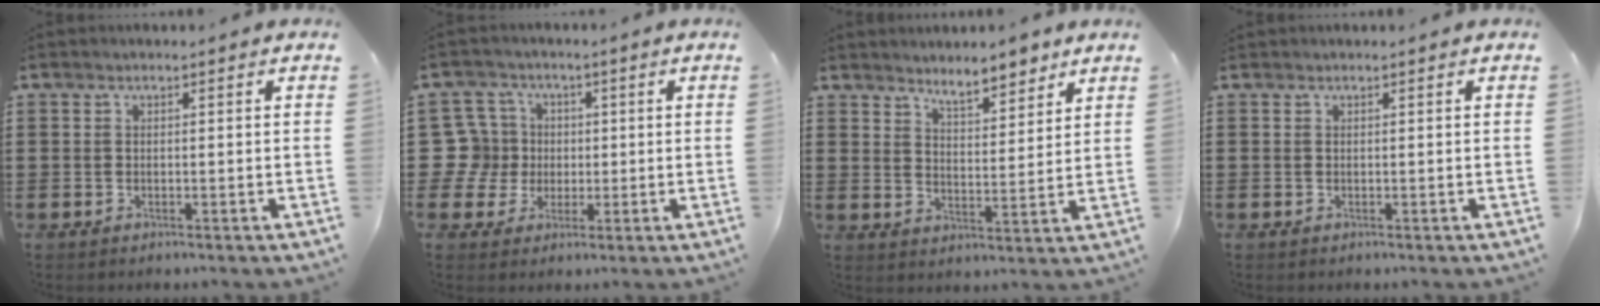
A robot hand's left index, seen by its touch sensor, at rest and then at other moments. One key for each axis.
{"total": 9.1, "fx": 0.4, "fy": 8.7, "fz": 2.5, "tx": -0.100, "ty": 0.013, "tz": 0.010}
{"total": 5.3, "fx": 5.0, "fy": 1.1, "fz": 1.5, "tx": -0.037, "ty": -0.016, "tz": 0.091}
{"total": 0.0}